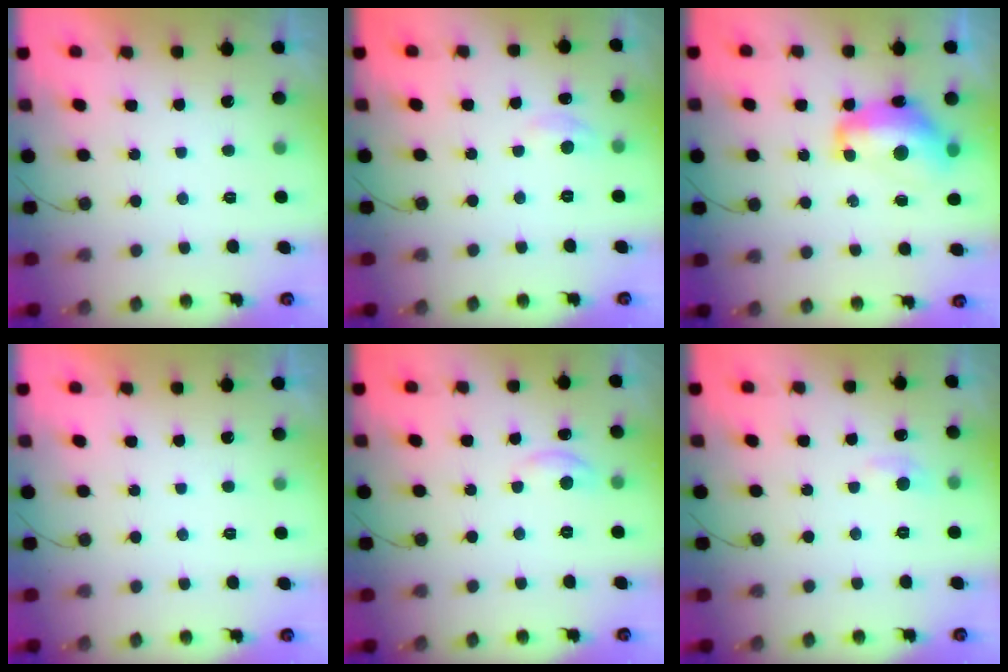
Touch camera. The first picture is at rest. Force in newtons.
{"total": 3.9, "press": 3.8, "slide": 0.5}
{"total": 13.3, "press": 13.3, "slide": 1.0}
{"total": 0.0}
{"total": 4.8, "press": 4.7, "slide": 0.6}
{"total": 6.2, "press": 6.2, "slide": 0.8}